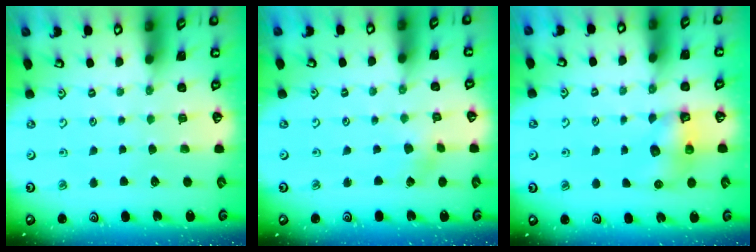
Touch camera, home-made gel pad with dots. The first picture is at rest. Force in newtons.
{"total": 2.0, "press": 1.9, "slide": 0.6}
{"total": 6.2, "press": 6.2, "slide": 0.1}